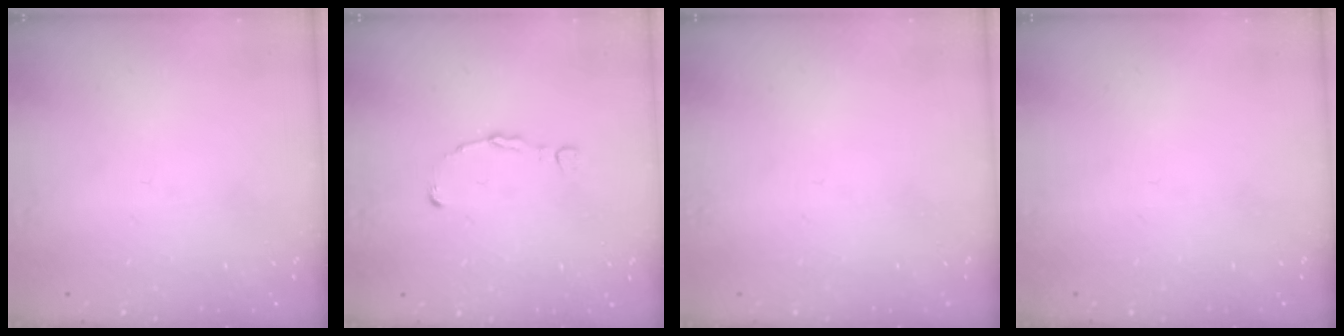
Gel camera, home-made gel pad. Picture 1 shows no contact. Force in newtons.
{"total": 1.2, "press": 1.2, "slide": 0.1}
{"total": 0.0}
{"total": 0.0}